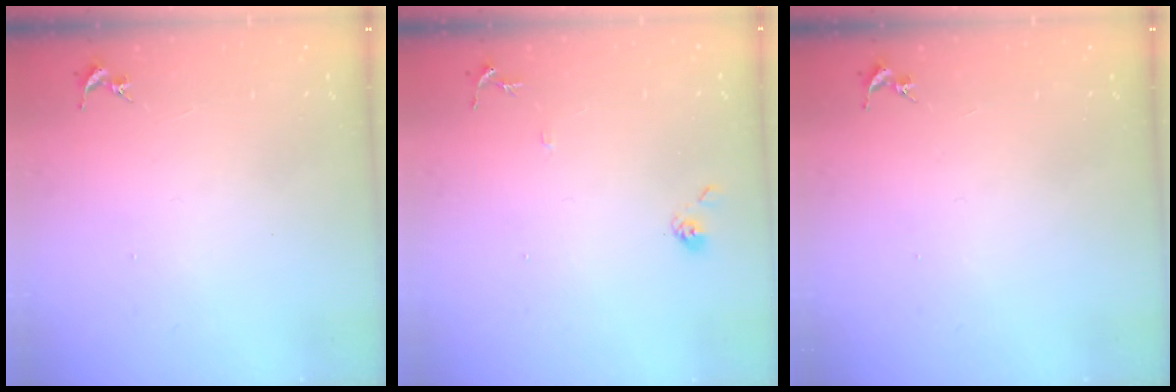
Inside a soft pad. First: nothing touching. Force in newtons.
{"total": 6.4, "press": 6.4, "slide": 0.4}
{"total": 0.0}